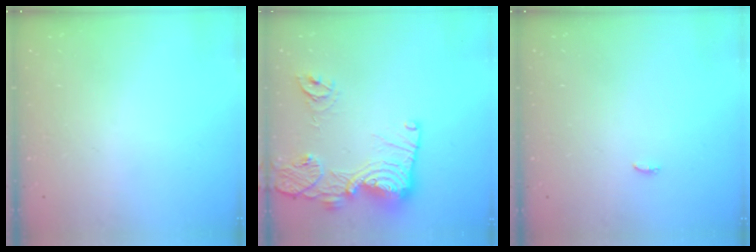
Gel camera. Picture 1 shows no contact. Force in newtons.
{"total": 18.6, "press": 18.6, "slide": 1.6}
{"total": 5.6, "press": 3.4, "slide": 4.4}